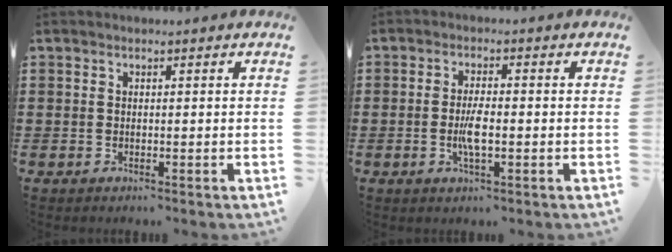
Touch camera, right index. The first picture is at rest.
{"total": 4.1, "force": [-0.8, 1.1, 3.9], "torque": [-0.088, -0.007, -0.021]}